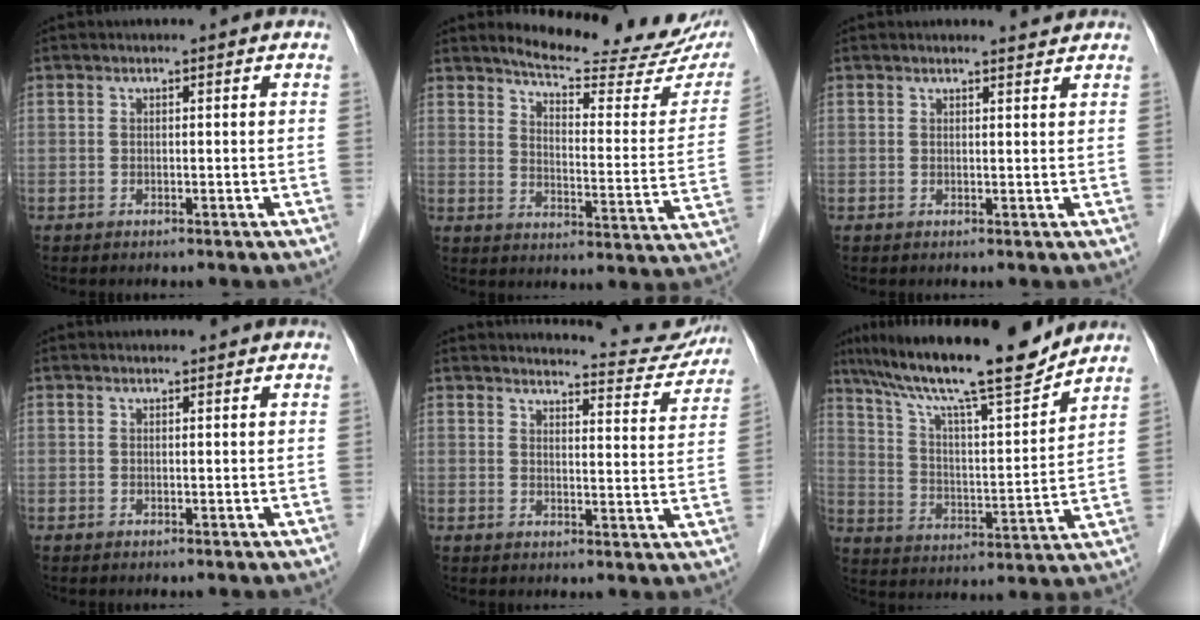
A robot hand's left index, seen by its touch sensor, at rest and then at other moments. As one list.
[{"total": 19.3, "force": [17.2, 3.0, 8.3], "torque": [-0.107, -0.062, 0.208]}, {"total": 1.6, "force": [1.6, -0.1, -0.1], "torque": [-0.008, -0.005, 0.022]}, {"total": 3.2, "force": [3.1, 0.5, 0.7], "torque": [-0.011, 0.023, 0.037]}, {"total": 12.7, "force": [12.4, 1.7, 1.8], "torque": [-0.006, -0.042, 0.129]}, {"total": 19.2, "force": [16.2, 1.3, 10.3], "torque": [-0.176, 0.010, 0.265]}]